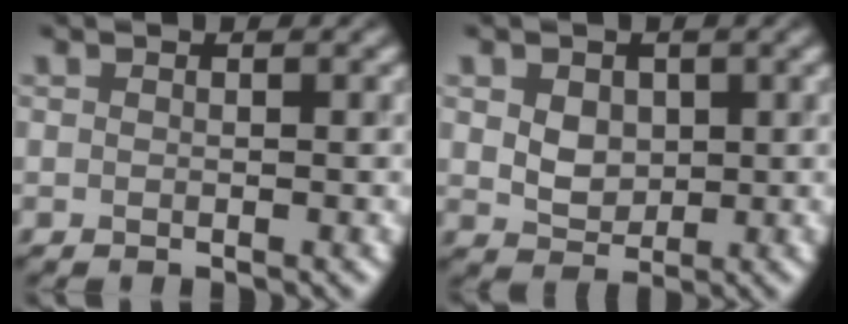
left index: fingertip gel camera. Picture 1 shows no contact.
{"total": 1.5, "force": [0.3, 1.3, 0.6], "torque": [-0.035, 0.002, 0.032]}